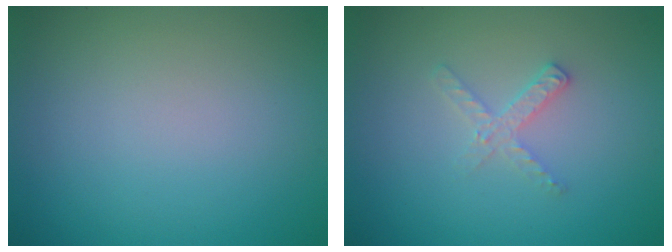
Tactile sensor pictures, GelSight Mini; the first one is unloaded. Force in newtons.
{"total": 1.7, "press": 1.7, "slide": 0.2}